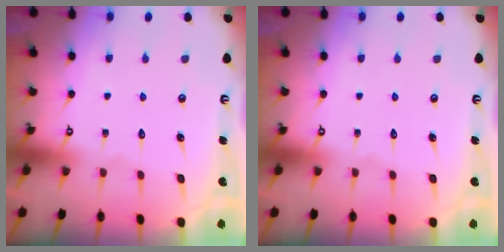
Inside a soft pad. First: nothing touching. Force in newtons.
{"total": 0.0}